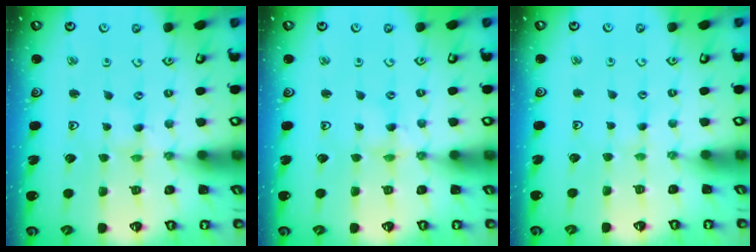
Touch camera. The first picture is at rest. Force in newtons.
{"total": 1.1, "press": 1.1, "slide": 0.2}
{"total": 1.7, "press": 1.7, "slide": 0.3}